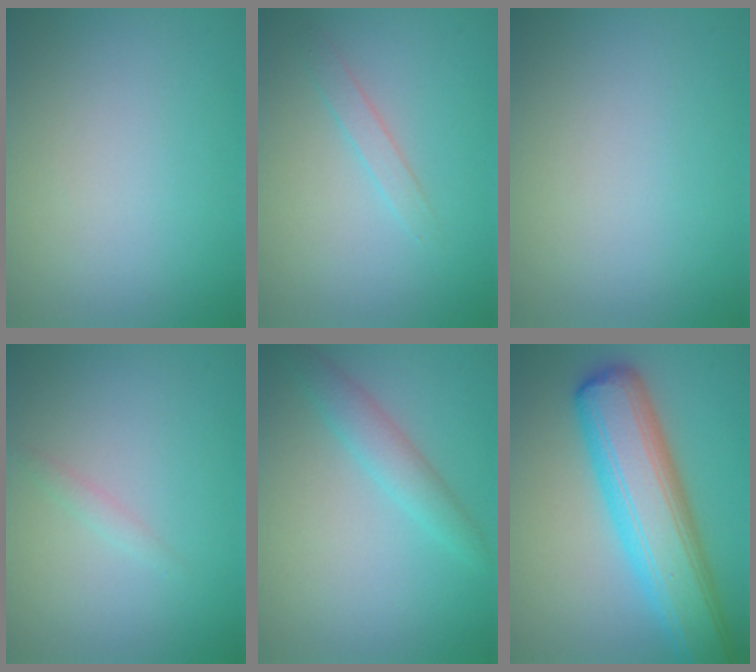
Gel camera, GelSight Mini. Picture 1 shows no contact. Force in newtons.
{"total": 1.3, "press": 1.3, "slide": 0.1}
{"total": 0.0}
{"total": 0.8, "press": 0.8, "slide": 0.0}
{"total": 2.6, "press": 2.6, "slide": 0.1}
{"total": 9.1, "press": 9.1, "slide": 0.1}